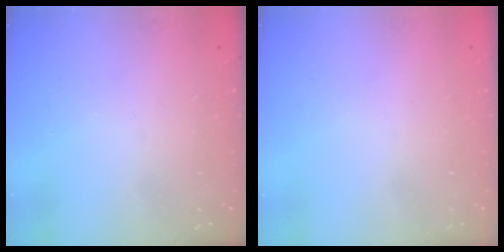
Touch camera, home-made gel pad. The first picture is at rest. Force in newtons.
{"total": 1.6, "press": 1.6, "slide": 0.1}